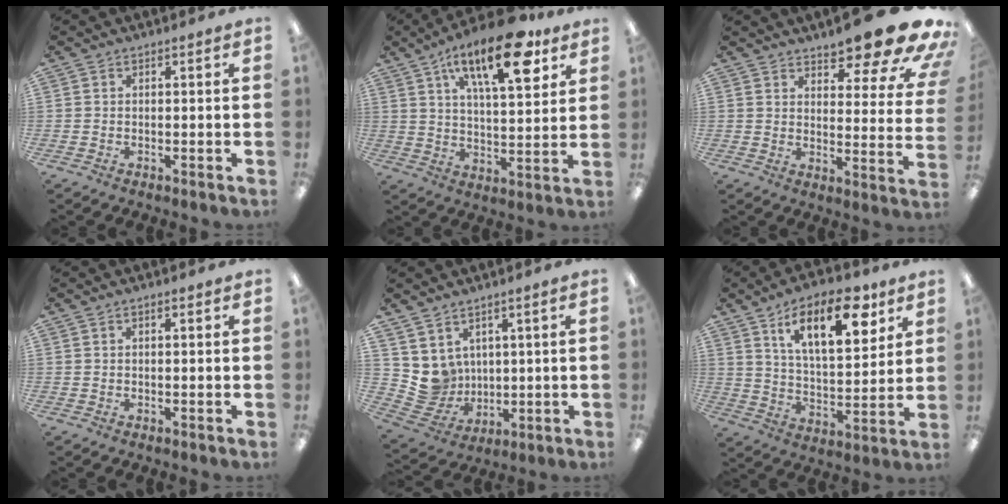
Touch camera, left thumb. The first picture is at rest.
{"total": 19.9, "force": [11.0, 7.9, 14.6], "torque": [-0.212, -0.048, 0.171]}
{"total": 14.6, "force": [11.6, 3.4, 8.3], "torque": [-0.105, -0.094, 0.189]}
{"total": 0.9, "force": [0.4, 0.3, 0.7], "torque": [-0.014, 0.003, 0.006]}
{"total": 7.4, "force": [4.0, 6.3, -0.2], "torque": [-0.026, -0.032, 0.091]}
{"total": 17.0, "force": [9.6, 7.3, 11.9], "torque": [-0.174, -0.035, 0.155]}